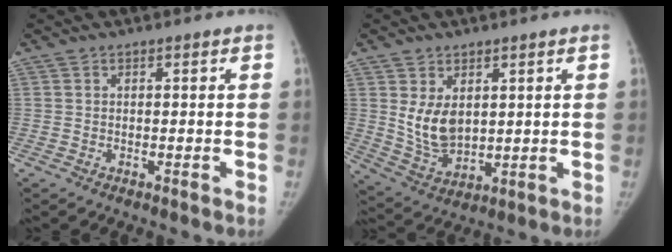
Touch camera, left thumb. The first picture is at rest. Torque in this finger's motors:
{"motor_torque": [0.97, 1.22, 0.54, -0.63, 0.31]}